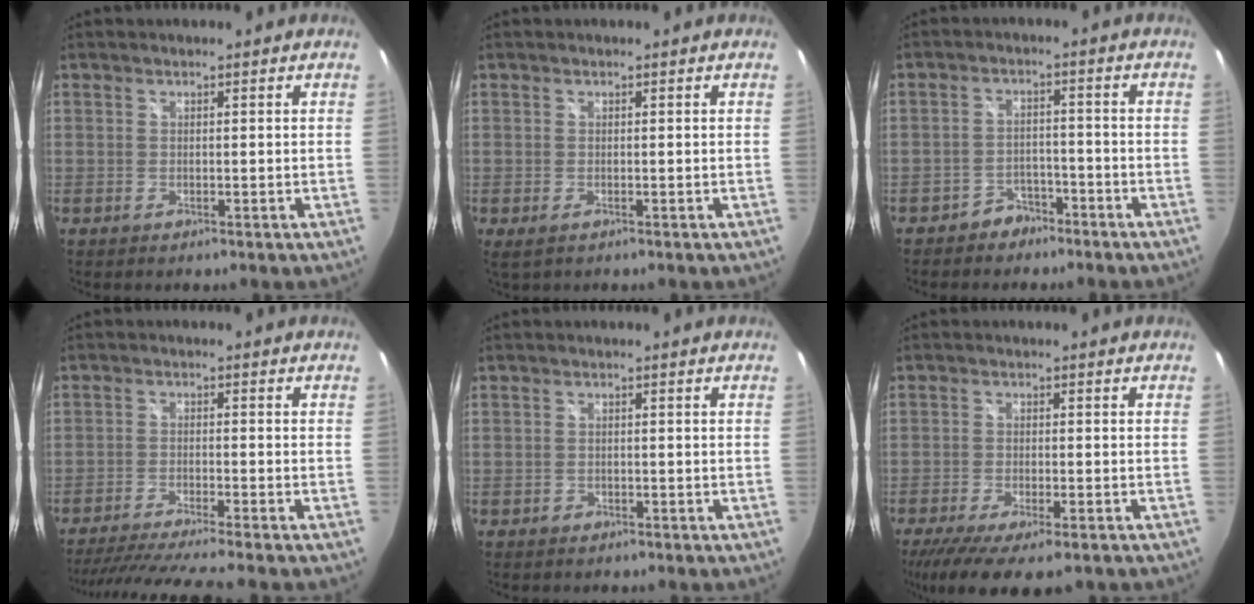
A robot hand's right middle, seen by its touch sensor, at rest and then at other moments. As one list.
[{"total": 1.5, "force": [-0.5, 0.8, 1.1], "torque": [-0.025, -0.007, -0.005]}, {"total": 4.6, "force": [-3.6, 2.8, 0.5], "torque": [-0.016, 0.019, -0.054]}, {"total": 12.6, "force": [-11.0, -0.5, 6.2], "torque": [-0.129, -0.021, -0.178]}, {"total": 1.3, "force": [-0.9, 0.9, 0.2], "torque": [-0.008, 0.002, -0.011]}, {"total": 11.8, "force": [-8.7, 3.0, 7.4], "torque": [-0.159, -0.047, -0.141]}]